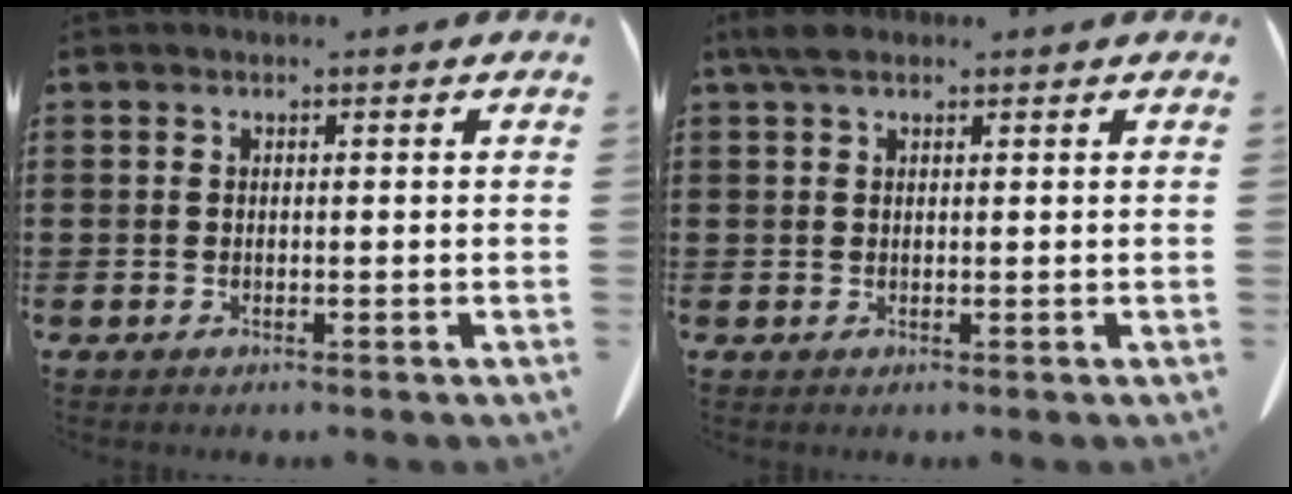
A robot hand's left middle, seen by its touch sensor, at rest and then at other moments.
{"total": 2.2, "force": [1.4, 1.1, 1.4], "torque": [-0.032, 0.005, 0.025]}